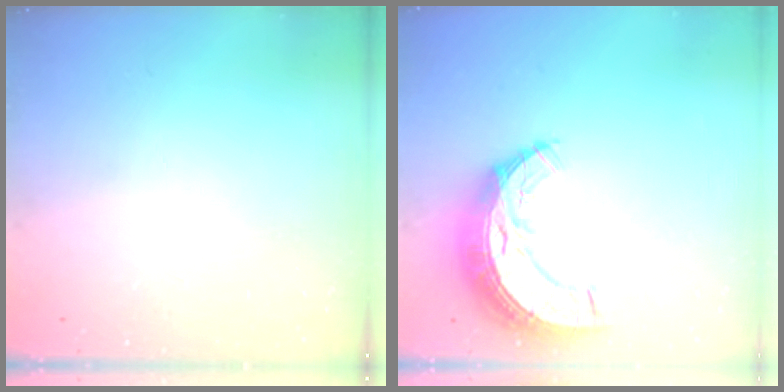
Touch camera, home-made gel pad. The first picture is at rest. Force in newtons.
{"total": 12.4, "press": 12.4, "slide": 1.0}